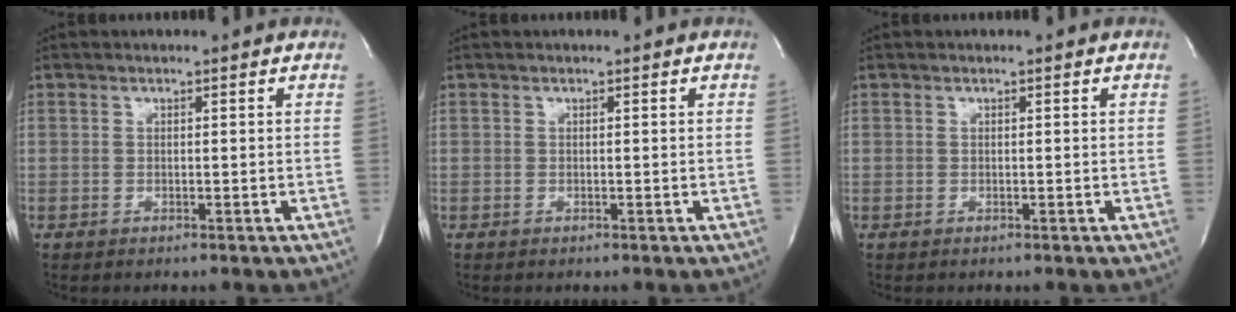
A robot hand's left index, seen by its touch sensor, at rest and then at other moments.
{"total": 0.0}
{"total": 0.0}